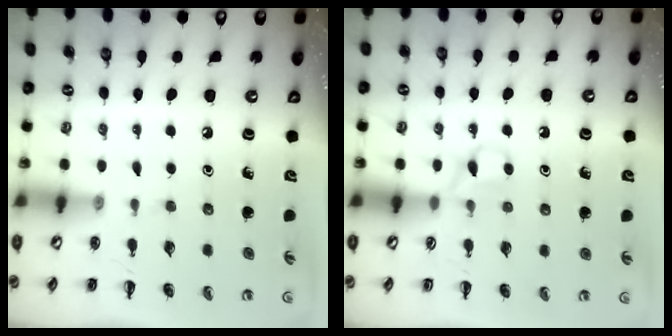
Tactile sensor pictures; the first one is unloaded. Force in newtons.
{"total": 4.7, "press": 4.4, "slide": 1.4}